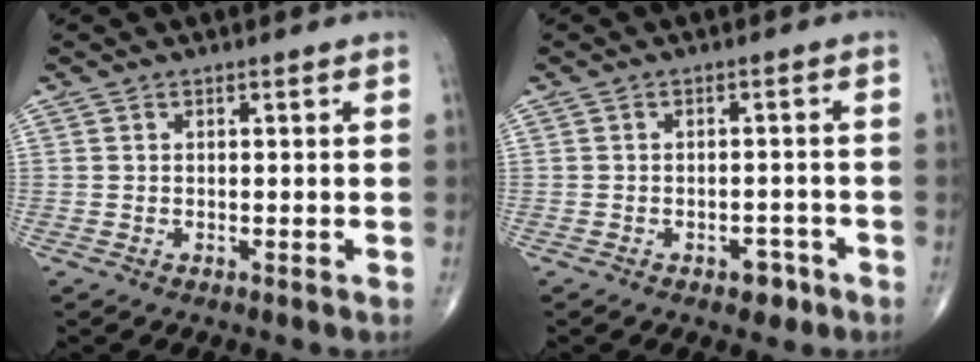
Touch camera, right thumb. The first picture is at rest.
{"total": 3.2, "force": [-1.9, 1.9, 1.8], "torque": [-0.010, 0.013, -0.022]}